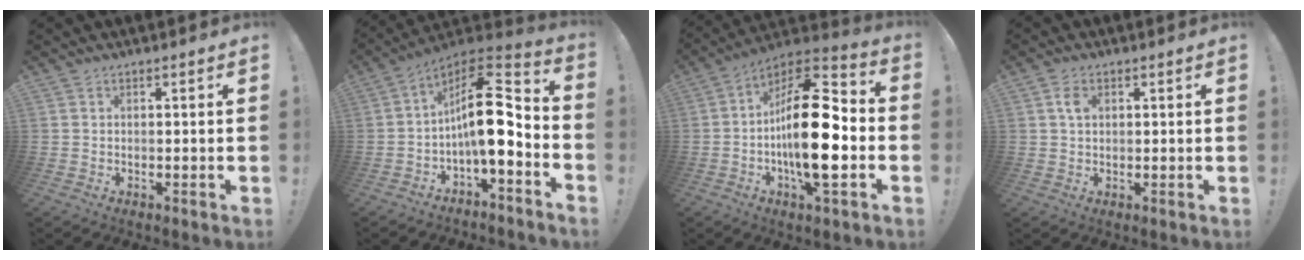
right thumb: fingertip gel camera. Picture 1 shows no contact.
{"total": 16.4, "force": [-0.6, 6.6, 15.0], "torque": [-0.228, 0.001, -0.008]}
{"total": 22.7, "force": [-3.0, 8.0, 21.0], "torque": [-0.371, 0.009, -0.054]}
{"total": 3.4, "force": [1.1, 2.2, 2.3], "torque": [-0.035, 0.002, 0.017]}